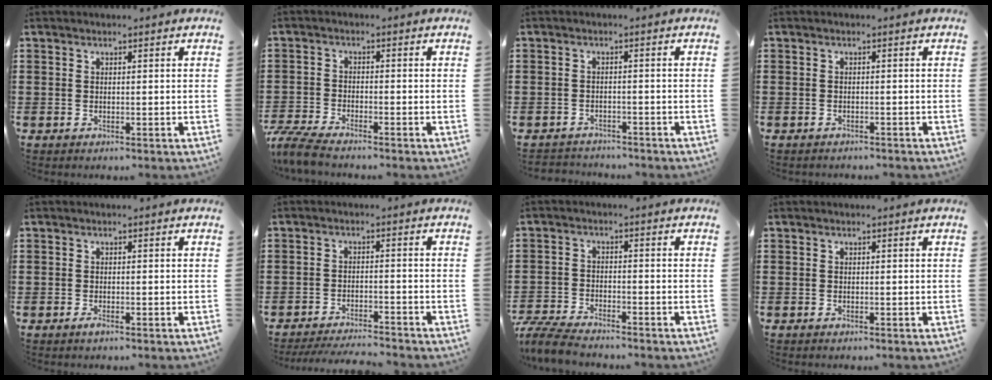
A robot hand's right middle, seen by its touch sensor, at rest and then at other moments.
{"total": 4.4, "force": [-4.1, 0.2, 1.6], "torque": [-0.055, -0.015, -0.088]}
{"total": 2.1, "force": [-2.0, 0.4, -0.3], "torque": [-0.002, 0.001, -0.047]}
{"total": 0.8, "force": [-0.8, 0.1, 0.0], "torque": [-0.002, 0.001, -0.017]}
{"total": 0.8, "force": [-0.4, 0.2, 0.6], "torque": [-0.013, -0.006, -0.006]}
{"total": 3.9, "force": [-3.7, 0.0, 0.9], "torque": [-0.022, -0.002, -0.077]}
{"total": 5.5, "force": [-5.3, 0.6, 1.5], "torque": [-0.049, -0.002, -0.109]}
{"total": 0.0}